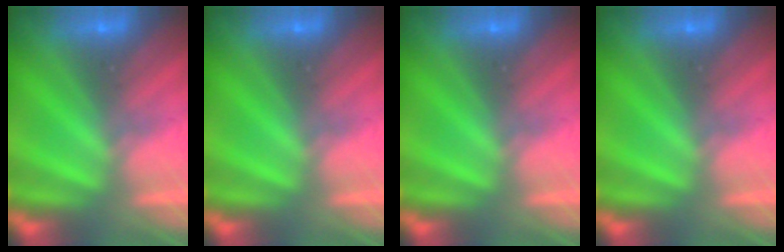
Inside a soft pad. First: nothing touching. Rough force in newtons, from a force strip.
{"total": 0.0}
{"total": 0.0}
{"total": 0.0}